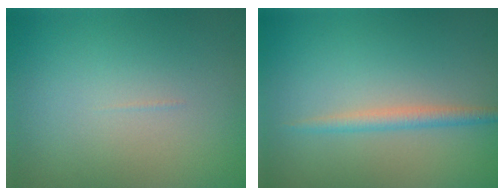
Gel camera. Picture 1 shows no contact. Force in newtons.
{"total": 1.7, "press": 1.7, "slide": 0.0}